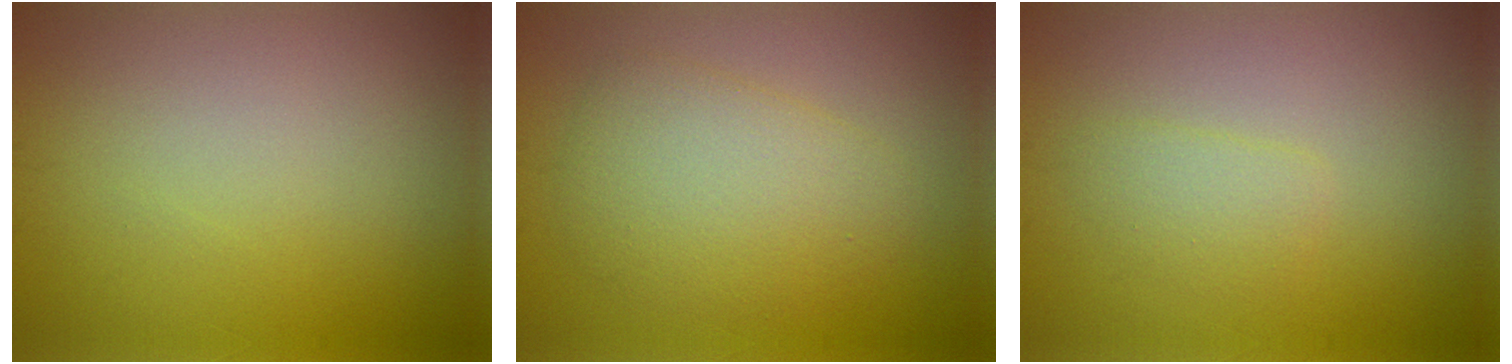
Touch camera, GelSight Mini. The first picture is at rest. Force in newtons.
{"total": 4.6, "press": 4.6, "slide": 0.0}
{"total": 1.6, "press": 1.6, "slide": 0.1}